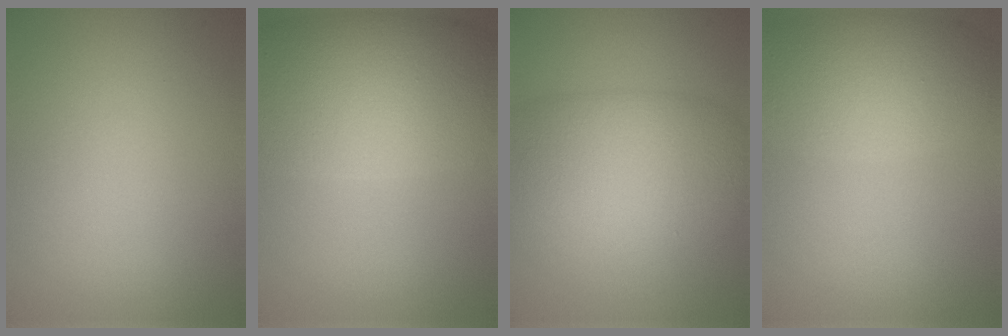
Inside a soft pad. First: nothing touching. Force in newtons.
{"total": 9.9, "press": 9.9, "slide": 0.1}
{"total": 9.1, "press": 9.1, "slide": 0.3}
{"total": 5.6, "press": 5.6, "slide": 0.5}